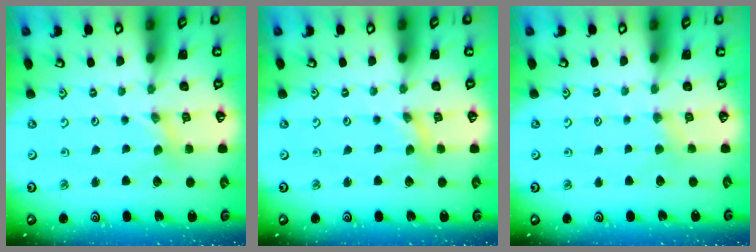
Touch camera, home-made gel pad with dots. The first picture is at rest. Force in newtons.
{"total": 0.0}
{"total": 2.1, "press": 2.0, "slide": 0.4}